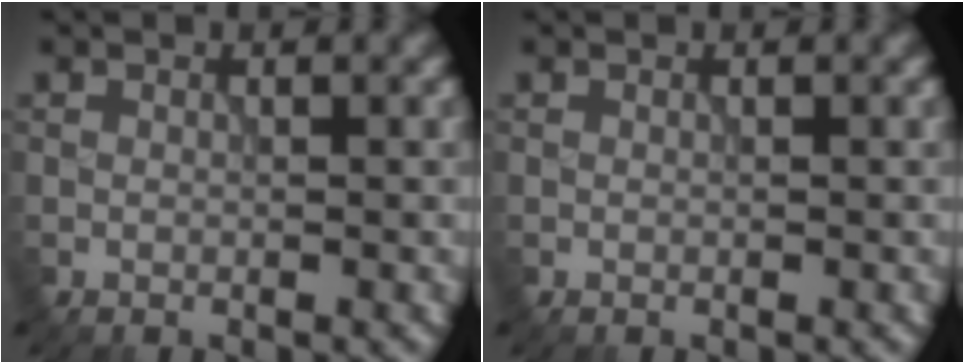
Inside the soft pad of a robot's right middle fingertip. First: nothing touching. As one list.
[{"total": 0.0}]